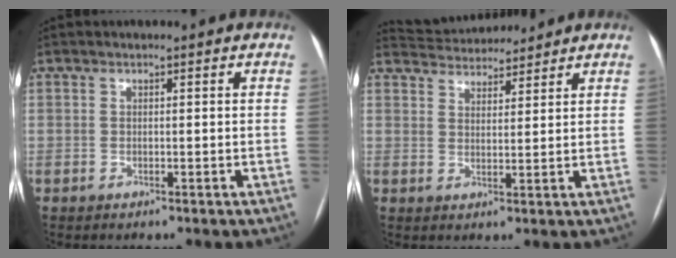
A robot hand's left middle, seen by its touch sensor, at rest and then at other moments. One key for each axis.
{"total": 7.5, "fx": 7.3, "fy": 1.2, "fz": 1.0, "tx": -0.024, "ty": 0.025, "tz": 0.116}